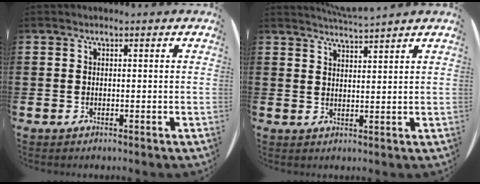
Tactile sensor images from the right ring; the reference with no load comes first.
{"total": 3.0, "force": [2.9, -0.7, -0.1], "torque": [-0.003, -0.015, 0.053]}